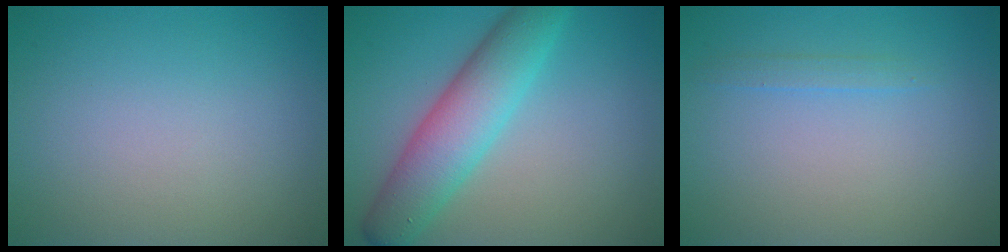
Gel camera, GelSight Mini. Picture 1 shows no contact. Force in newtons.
{"total": 6.3, "press": 6.2, "slide": 0.3}
{"total": 0.9, "press": 0.9, "slide": 0.1}